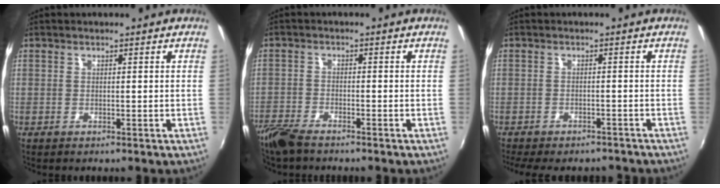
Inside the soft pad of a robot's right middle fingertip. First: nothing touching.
{"total": 6.0, "force": [-5.1, 1.5, 2.7], "torque": [-0.075, -0.020, -0.103]}
{"total": 10.5, "force": [-8.8, 3.5, 4.5], "torque": [-0.102, -0.021, -0.124]}